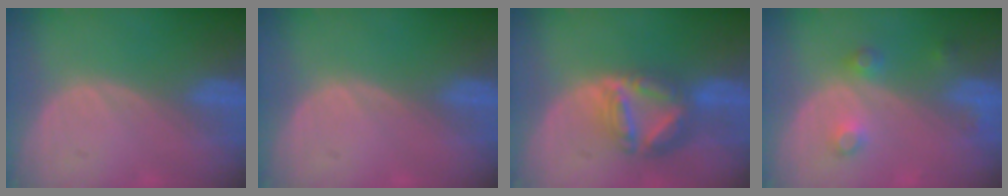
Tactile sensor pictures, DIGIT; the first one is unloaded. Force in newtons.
{"total": 0.0}
{"total": 8.0, "press": 6.9, "slide": 4.0}
{"total": 3.7, "press": 3.4, "slide": 1.4}